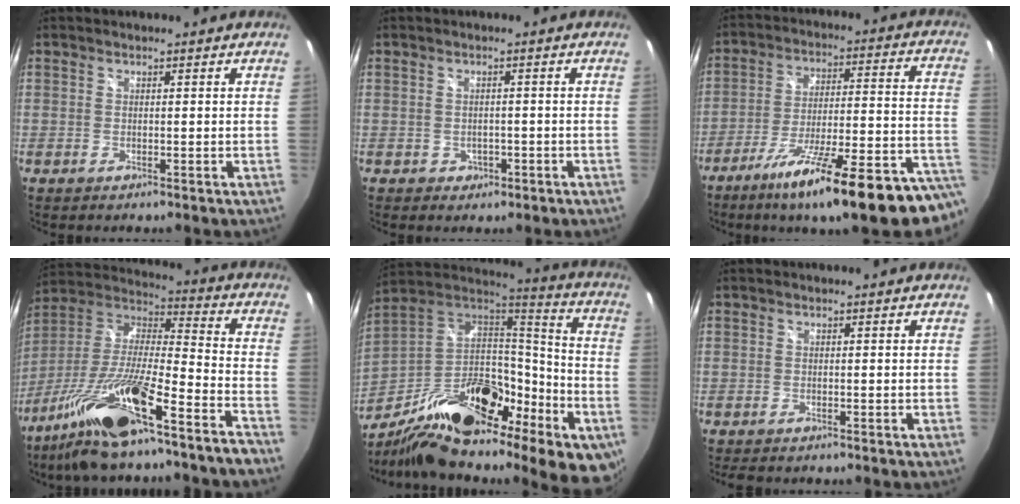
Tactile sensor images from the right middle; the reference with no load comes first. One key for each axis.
{"total": 2.7, "fx": -0.9, "fy": 2.4, "fz": 0.8, "tx": -0.019, "ty": 0.000, "tz": -0.006}
{"total": 26.8, "fx": -19.1, "fy": 3.7, "fz": 18.4, "tx": -0.252, "ty": -0.054, "tz": -0.276}
{"total": 21.8, "fx": -15.4, "fy": 1.3, "fz": 15.4, "tx": -0.269, "ty": -0.034, "tz": -0.269}
{"total": 33.1, "fx": -17.4, "fy": 13.7, "fz": 24.6, "tx": -0.404, "ty": -0.018, "tz": -0.275}
{"total": 1.6, "fx": -1.3, "fy": 0.6, "fz": 0.7, "tx": -0.015, "ty": -0.008, "tz": -0.020}